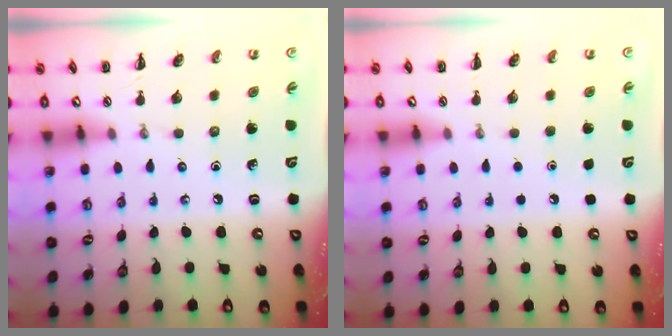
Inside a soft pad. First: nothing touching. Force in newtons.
{"total": 1.6, "press": 1.6, "slide": 0.1}